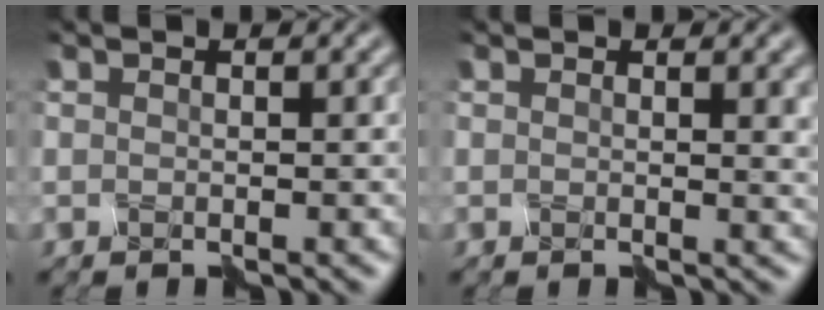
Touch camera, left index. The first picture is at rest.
{"total": 2.0, "force": [0.9, 0.6, 1.7], "torque": [-0.019, 0.003, 0.016]}